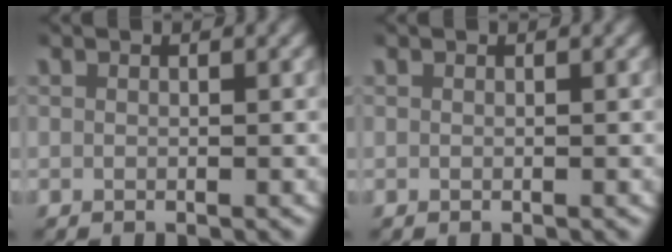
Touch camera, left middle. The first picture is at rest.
{"total": 0.0}